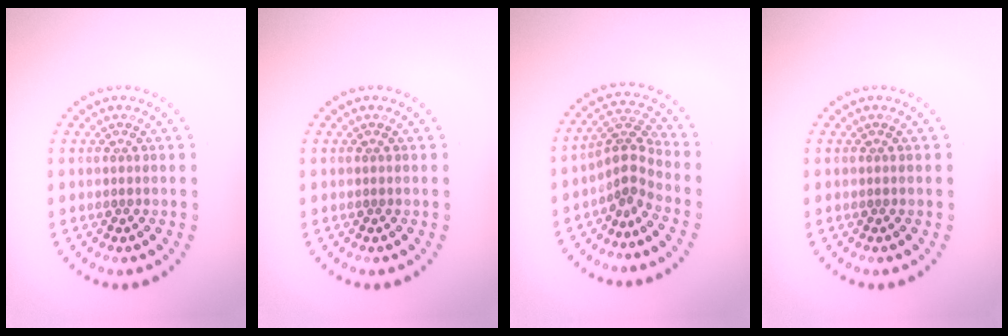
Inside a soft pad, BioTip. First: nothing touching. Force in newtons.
{"total": 0.0}
{"total": 2.8, "press": 2.0, "slide": 2.0}
{"total": 0.0}